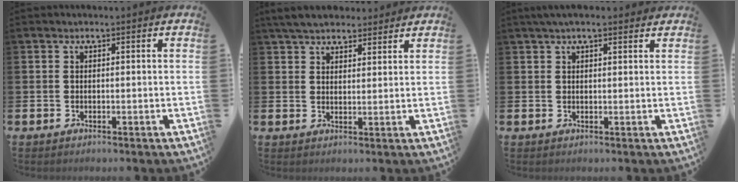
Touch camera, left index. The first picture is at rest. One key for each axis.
{"total": 5.2, "fx": 4.9, "fy": 1.6, "fz": 1.1, "tx": -0.027, "ty": -0.014, "tz": 0.089}
{"total": 2.7, "fx": 2.2, "fy": 0.7, "fz": 1.4, "tx": -0.024, "ty": 0.002, "tz": 0.037}